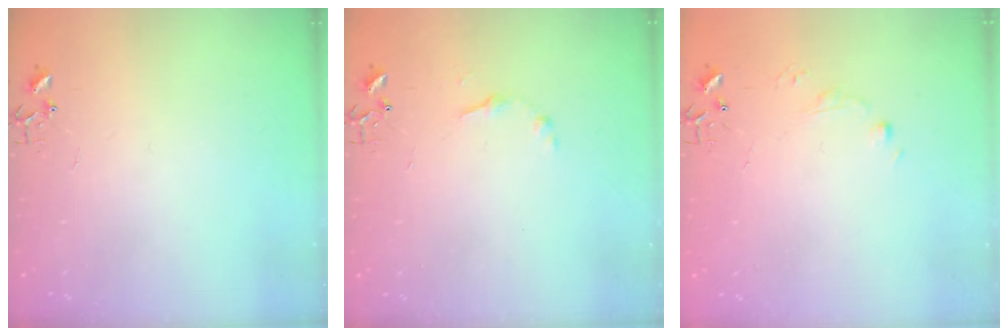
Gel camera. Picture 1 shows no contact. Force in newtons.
{"total": 6.5, "press": 6.5, "slide": 0.7}
{"total": 5.1, "press": 5.0, "slide": 0.8}